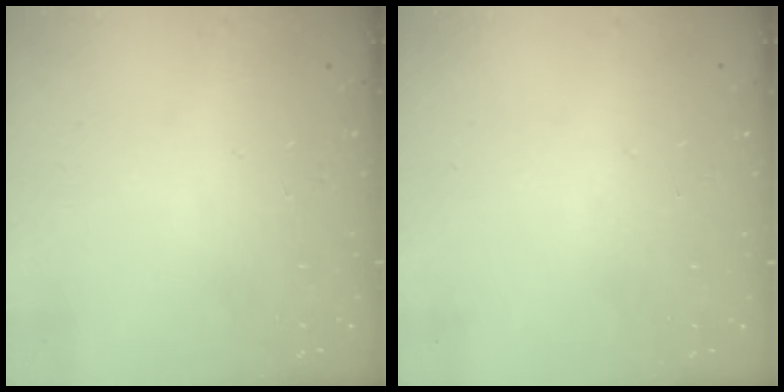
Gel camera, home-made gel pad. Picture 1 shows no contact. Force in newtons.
{"total": 0.0}